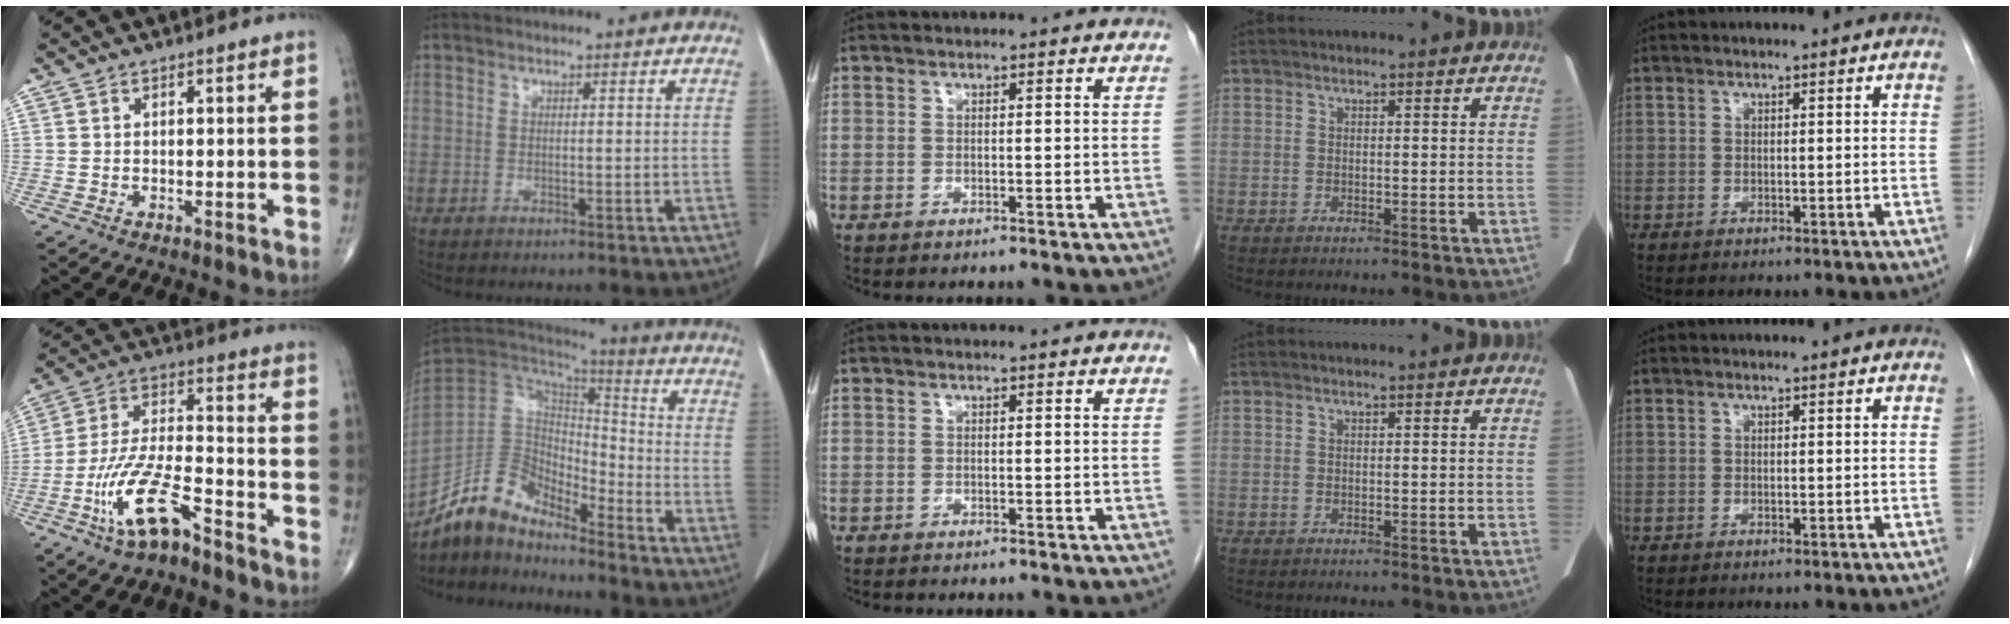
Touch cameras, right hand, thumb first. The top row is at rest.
{"thumb": {"total": 13.1, "force": [-7.8, 3.9, 9.8], "torque": [-0.206, 0.053, -0.146]}, "index": {"total": 12.7, "force": [-11.3, 4.5, 3.8], "torque": [-0.076, 0.036, -0.220]}}